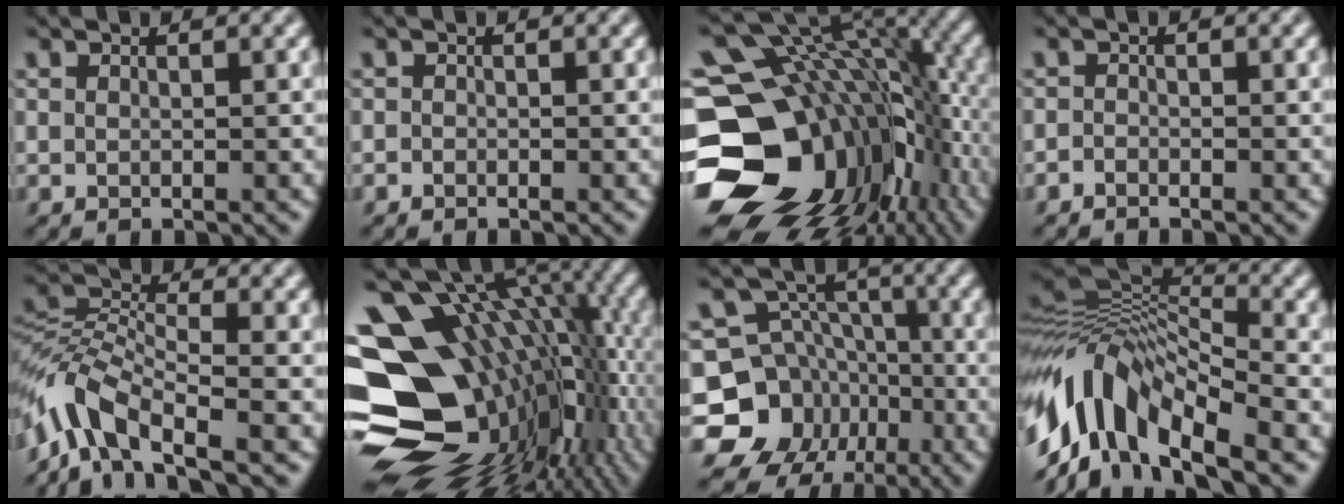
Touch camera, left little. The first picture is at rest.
{"total": 0.6, "force": [-0.5, 0.2, 0.0], "torque": [0.003, -0.005, -0.013]}
{"total": 19.4, "force": [-4.9, 14.3, 12.1], "torque": [-0.247, -0.021, -0.059]}
{"total": 0.9, "force": [-0.8, 0.3, 0.1], "torque": [0.000, -0.001, -0.020]}
{"total": 7.1, "force": [-4.8, 2.6, 4.5], "torque": [-0.087, 0.006, -0.110]}
{"total": 19.0, "force": [-1.4, 12.9, 13.9], "torque": [-0.219, -0.005, 0.000]}
{"total": 12.1, "force": [-5.7, 10.0, 3.6], "torque": [-0.074, -0.007, -0.120]}
{"total": 10.7, "force": [-5.2, 5.1, 7.8], "torque": [-0.143, 0.021, -0.118]}